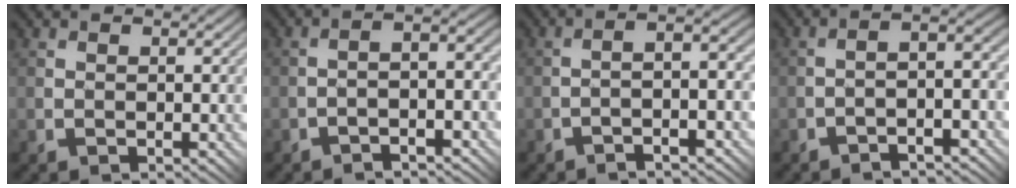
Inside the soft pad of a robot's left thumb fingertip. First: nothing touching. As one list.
[{"total": 3.8, "force": [-1.6, 0.9, 3.3], "torque": [-0.050, 0.012, -0.033]}, {"total": 5.0, "force": [-1.6, 0.9, 4.7], "torque": [-0.072, 0.013, -0.030]}, {"total": 3.6, "force": [-1.9, 0.5, 3.0], "torque": [-0.043, 0.014, -0.040]}]